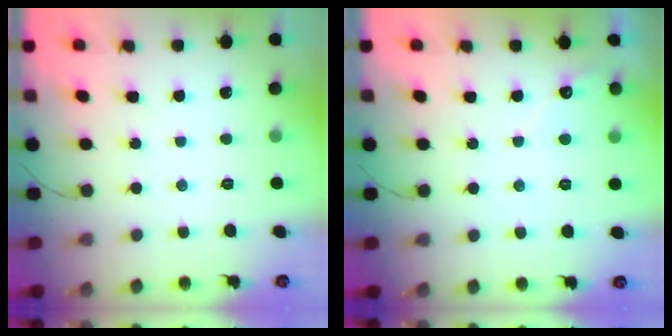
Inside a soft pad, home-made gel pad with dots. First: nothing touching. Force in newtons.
{"total": 3.0, "press": 3.0, "slide": 0.1}